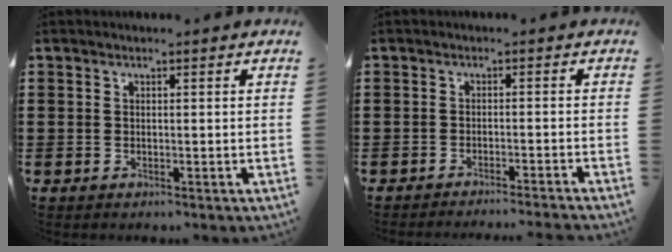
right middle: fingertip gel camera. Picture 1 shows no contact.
{"total": 1.8, "force": [-1.7, -0.5, 0.5], "torque": [-0.009, 0.001, -0.033]}